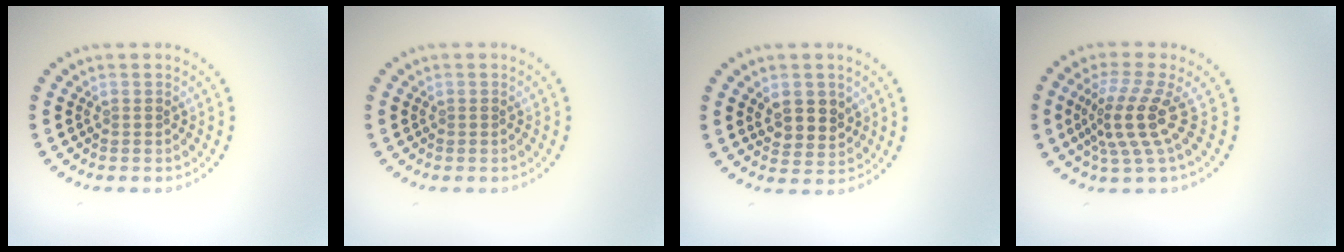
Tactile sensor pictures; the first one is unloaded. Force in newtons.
{"total": 0.0}
{"total": 2.9, "press": 2.7, "slide": 0.9}
{"total": 4.1, "press": 2.8, "slide": 3.1}